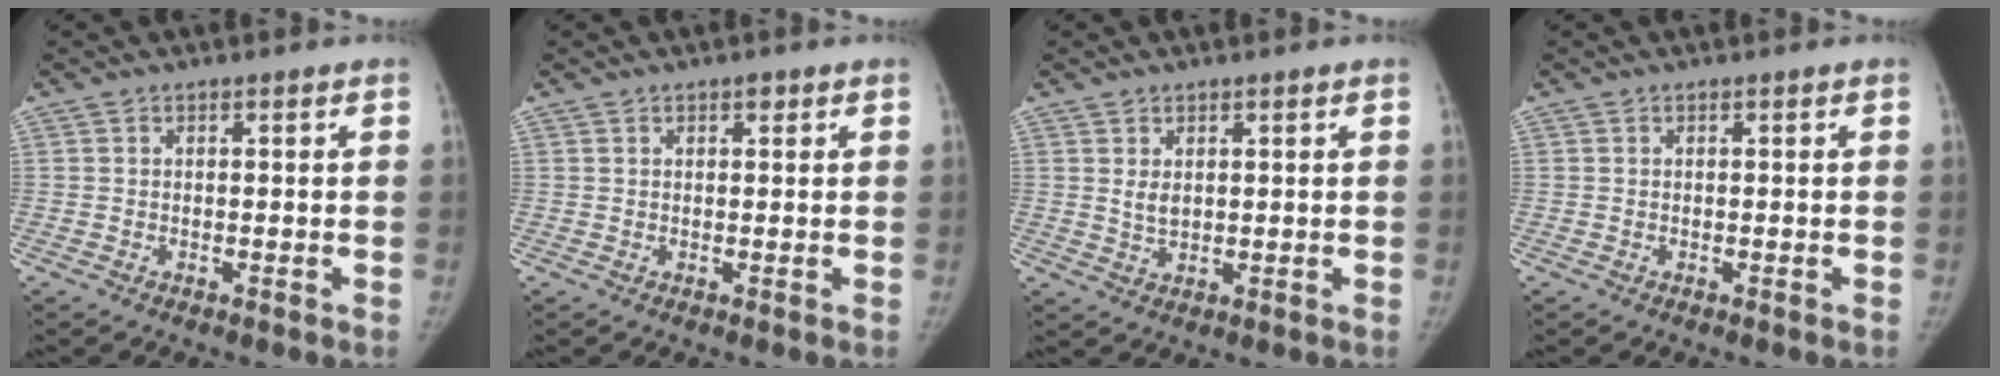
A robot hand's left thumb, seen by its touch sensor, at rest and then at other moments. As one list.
[{"total": 1.2, "force": [0.7, 0.6, 0.7], "torque": [-0.004, 0.000, 0.007]}, {"total": 2.4, "force": [0.8, 1.5, 1.8], "torque": [-0.023, -0.009, 0.019]}, {"total": 0.0}]